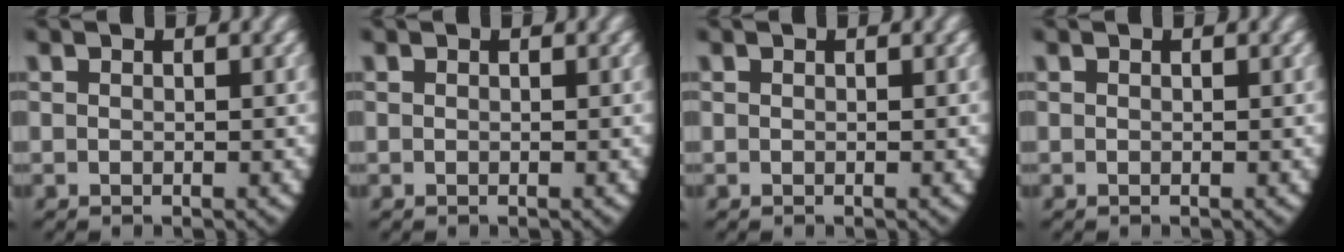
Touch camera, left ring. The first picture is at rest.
{"total": 0.0}
{"total": 0.0}
{"total": 0.0}